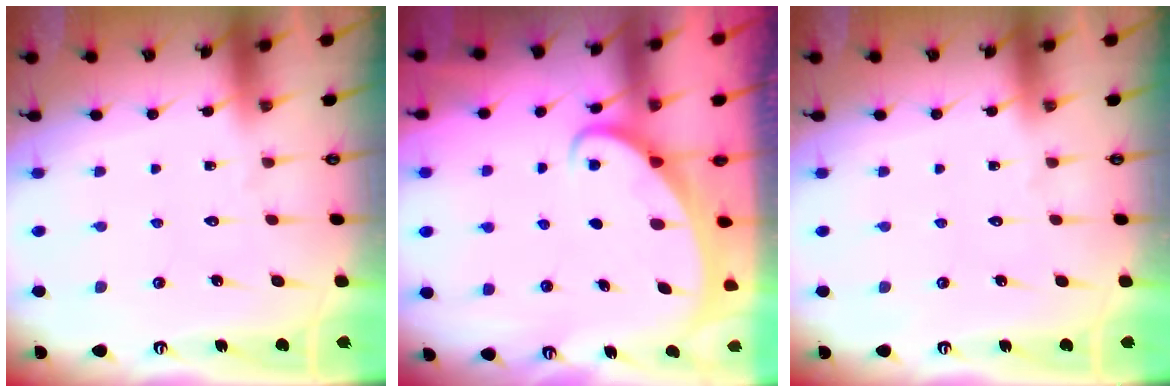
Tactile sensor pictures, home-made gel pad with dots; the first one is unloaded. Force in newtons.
{"total": 2.0, "press": 2.0, "slide": 0.2}
{"total": 0.0}